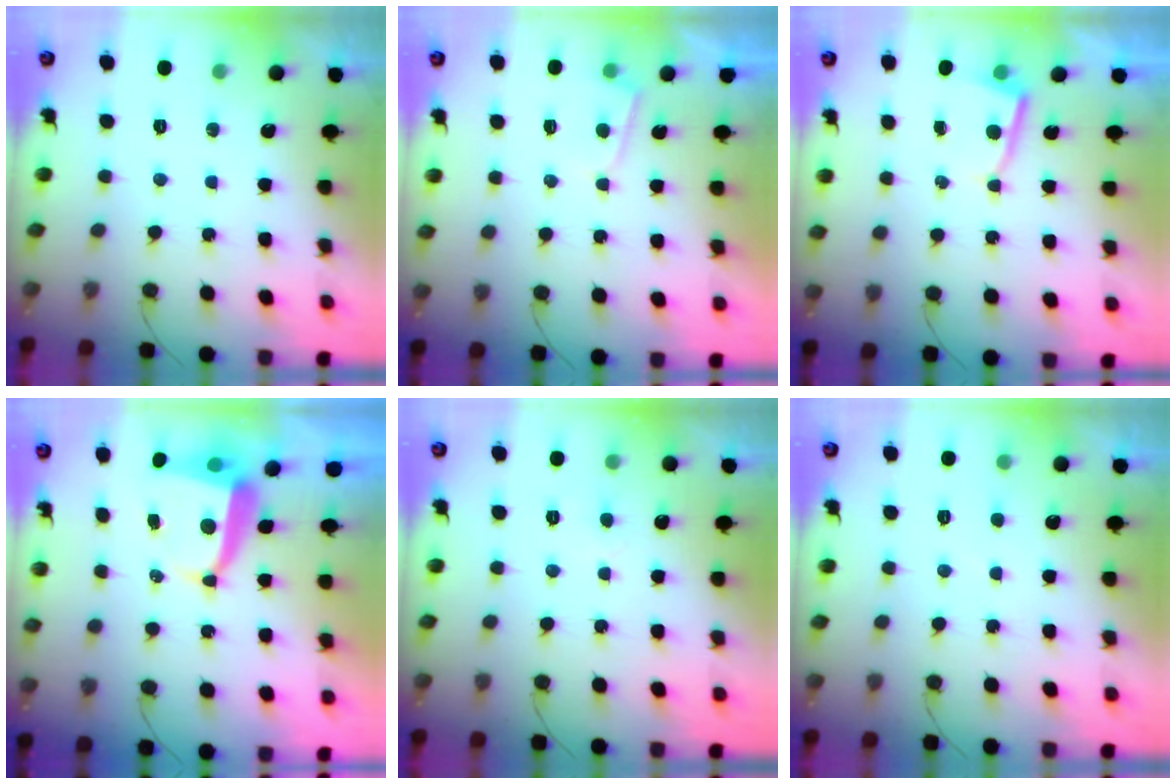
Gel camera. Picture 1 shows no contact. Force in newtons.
{"total": 2.8, "press": 2.8, "slide": 0.3}
{"total": 4.1, "press": 4.1, "slide": 0.4}
{"total": 5.8, "press": 5.7, "slide": 0.8}
{"total": 2.4, "press": 2.3, "slide": 0.3}
{"total": 2.0, "press": 2.0, "slide": 0.3}